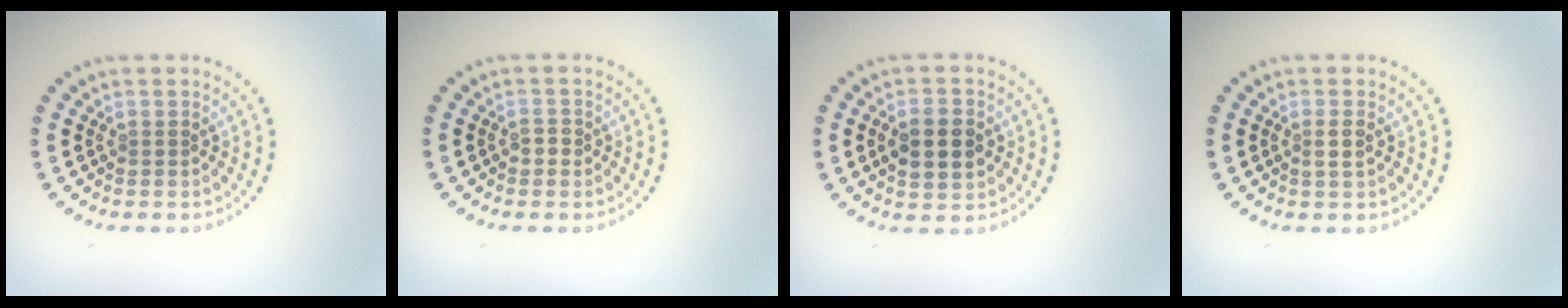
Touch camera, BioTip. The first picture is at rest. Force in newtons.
{"total": 1.0, "press": 1.0, "slide": 0.3}
{"total": 4.4, "press": 4.4, "slide": 0.2}
{"total": 1.2, "press": 1.0, "slide": 0.5}